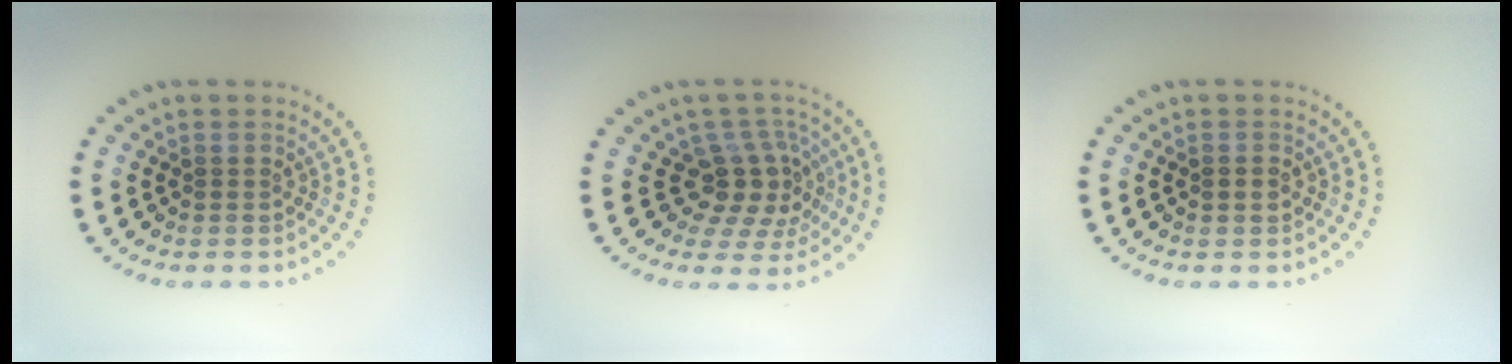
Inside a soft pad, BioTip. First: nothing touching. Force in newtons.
{"total": 4.2, "press": 3.2, "slide": 2.8}
{"total": 1.2, "press": 1.2, "slide": 0.0}